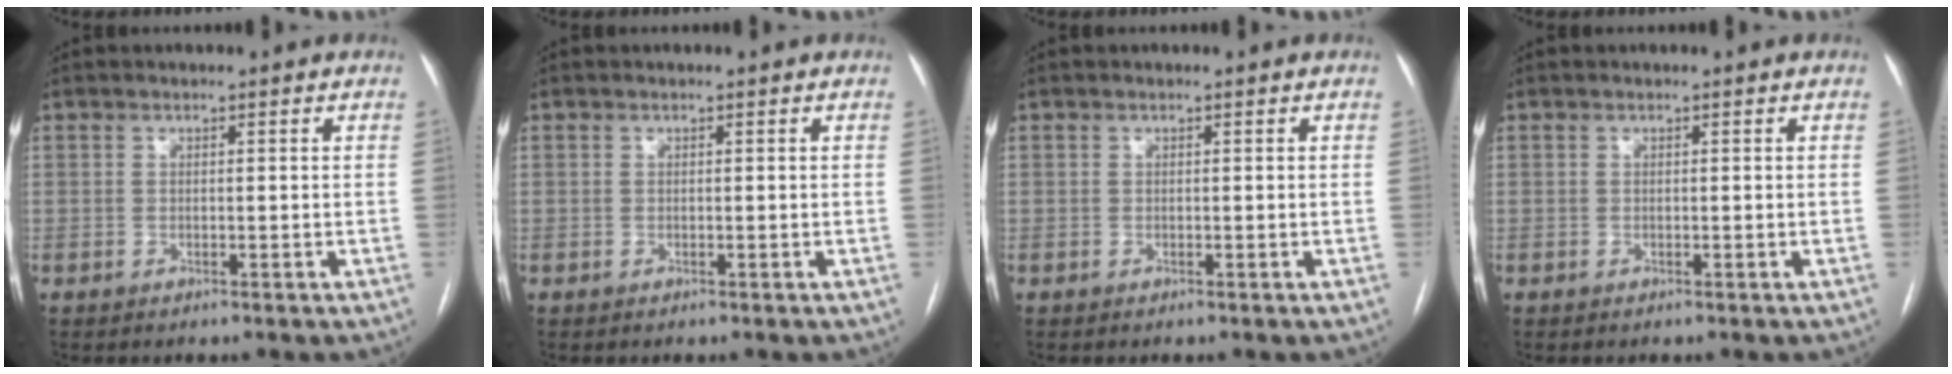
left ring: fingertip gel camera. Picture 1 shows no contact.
{"total": 0.0}
{"total": 0.0}
{"total": 0.0}